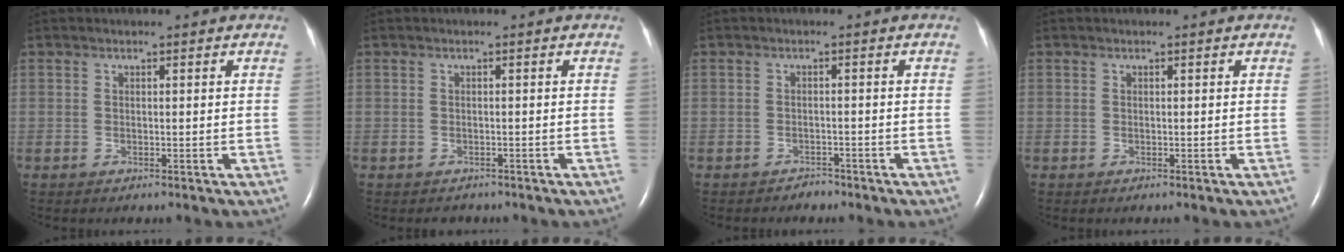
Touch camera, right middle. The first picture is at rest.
{"total": 1.2, "force": [-1.0, 0.7, 0.0], "torque": [-0.004, 0.000, -0.013]}
{"total": 1.3, "force": [-1.2, 0.5, -0.1], "torque": [-0.004, 0.000, -0.020]}
{"total": 0.0}